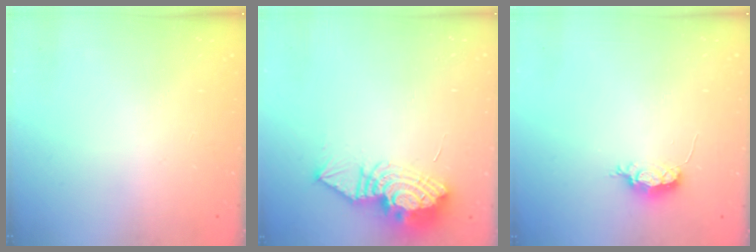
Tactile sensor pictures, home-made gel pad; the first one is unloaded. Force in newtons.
{"total": 13.2, "press": 13.1, "slide": 1.5}
{"total": 4.3, "press": 4.2, "slide": 0.5}